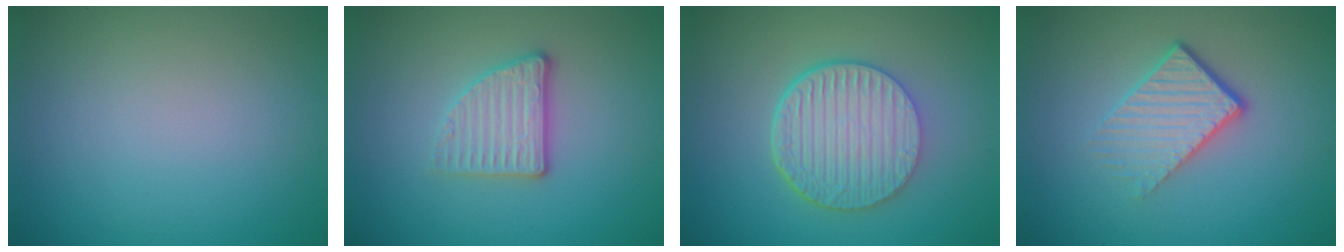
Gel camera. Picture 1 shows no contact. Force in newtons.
{"total": 3.3, "press": 2.8, "slide": 1.8}
{"total": 6.5, "press": 4.8, "slide": 4.5}
{"total": 4.4, "press": 2.8, "slide": 3.4}